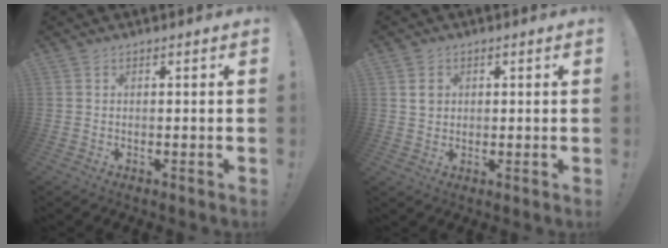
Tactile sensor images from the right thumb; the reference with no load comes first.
{"total": 3.3, "force": [1.2, 2.9, 1.1], "torque": [-0.002, -0.003, 0.018]}